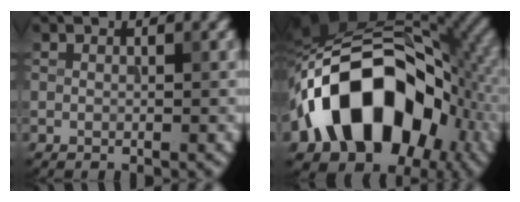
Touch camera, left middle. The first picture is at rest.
{"total": 16.6, "force": [-4.7, 11.2, 11.3], "torque": [-0.171, 0.022, -0.097]}